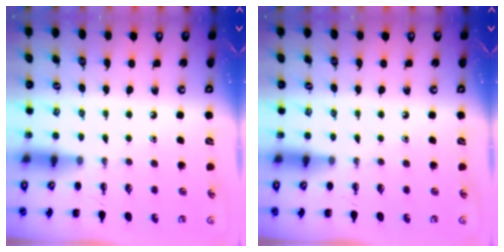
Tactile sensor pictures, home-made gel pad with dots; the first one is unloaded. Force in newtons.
{"total": 0.0}